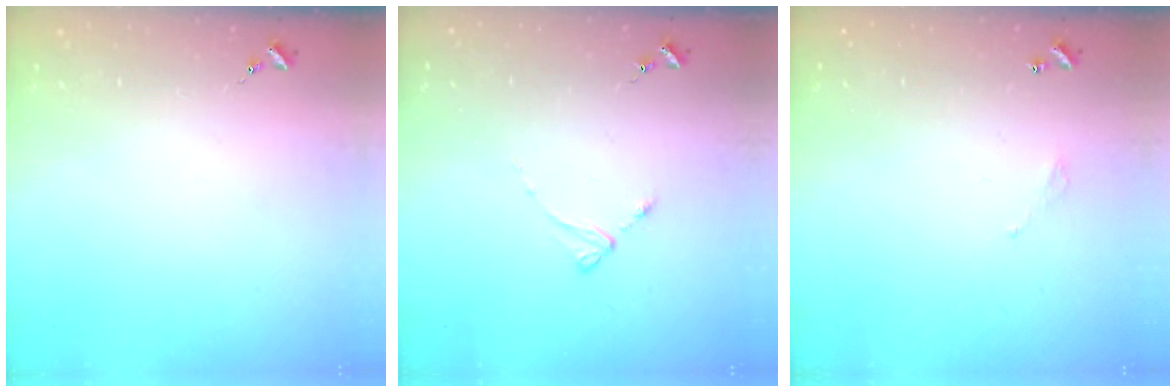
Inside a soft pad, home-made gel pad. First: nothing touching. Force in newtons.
{"total": 2.4, "press": 2.4, "slide": 0.3}
{"total": 3.0, "press": 3.0, "slide": 0.2}